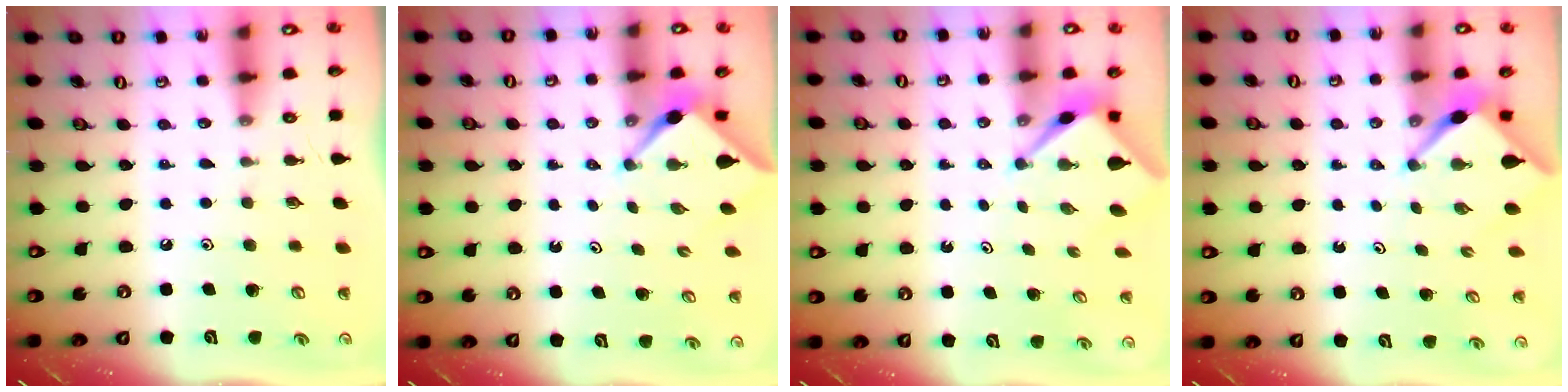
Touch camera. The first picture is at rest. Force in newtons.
{"total": 3.1, "press": 3.0, "slide": 0.4}
{"total": 2.5, "press": 2.5, "slide": 0.1}
{"total": 2.8, "press": 2.8, "slide": 0.3}